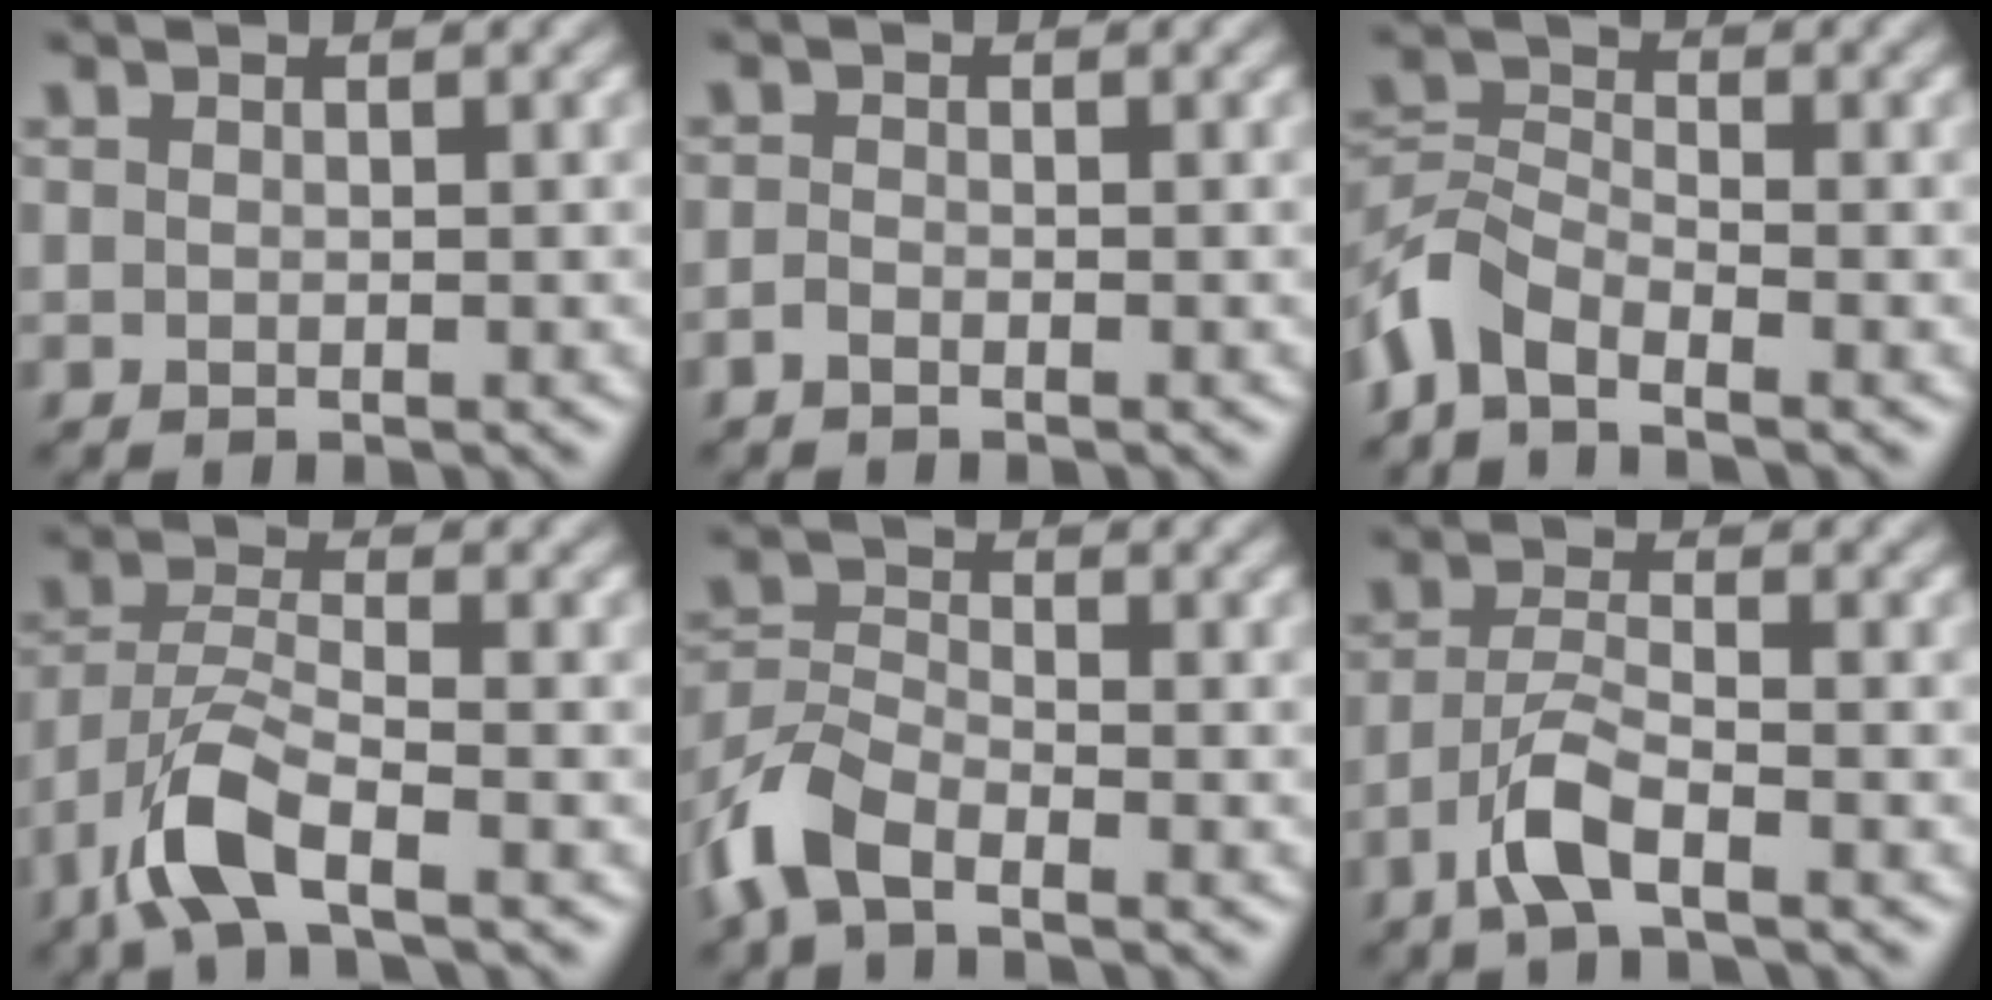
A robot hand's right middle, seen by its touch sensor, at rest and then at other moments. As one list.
[{"total": 0.8, "force": [-0.6, 0.3, 0.5], "torque": [-0.011, -0.002, -0.014]}, {"total": 4.6, "force": [-3.4, 2.1, 2.3], "torque": [-0.053, -0.002, -0.082]}, {"total": 5.8, "force": [-3.5, 1.9, 4.3], "torque": [-0.090, -0.002, -0.077]}, {"total": 5.3, "force": [-3.5, 2.5, 3.2], "torque": [-0.074, -0.004, -0.083]}, {"total": 3.8, "force": [-2.3, 1.0, 2.9], "torque": [-0.066, 0.005, -0.053]}]